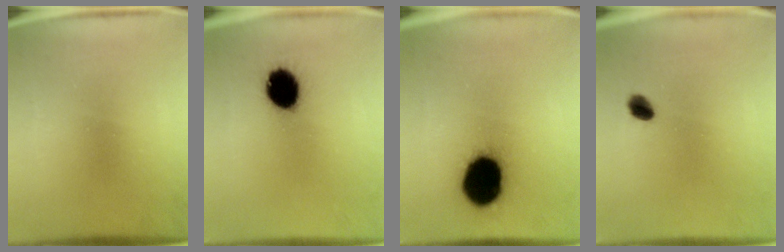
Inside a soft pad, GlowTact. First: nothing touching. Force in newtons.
{"total": 11.7}
{"total": 19.5}
{"total": 2.8}